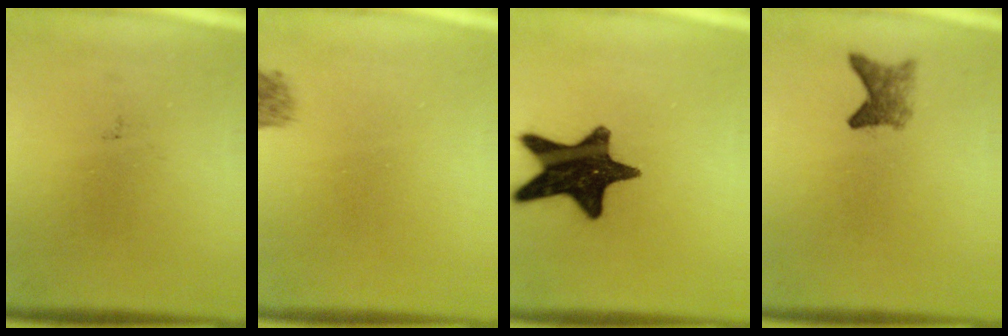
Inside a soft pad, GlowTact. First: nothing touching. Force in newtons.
{"total": 1.4}
{"total": 17.1}
{"total": 2.7}